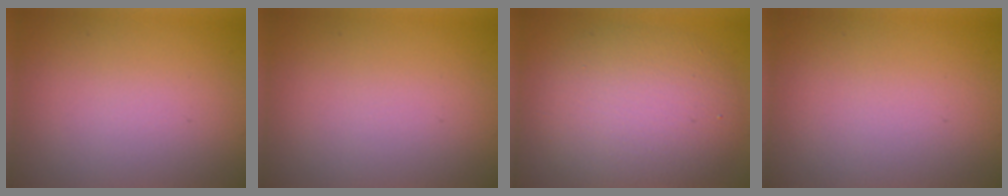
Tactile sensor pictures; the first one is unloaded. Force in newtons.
{"total": 1.6, "press": 1.6, "slide": 0.0}
{"total": 7.8, "press": 7.8, "slide": 0.2}
{"total": 0.0}